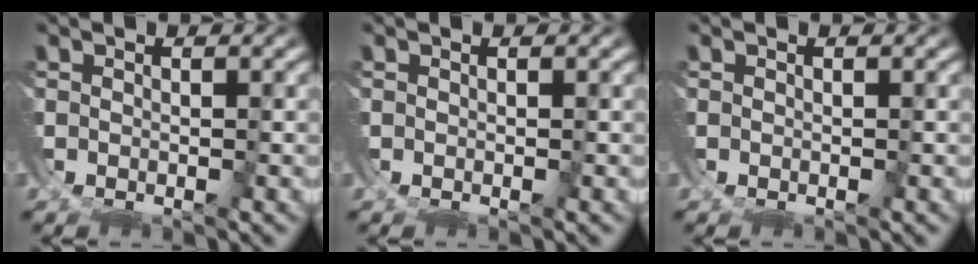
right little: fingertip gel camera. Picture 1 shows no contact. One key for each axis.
{"total": 0.0}
{"total": 0.0}